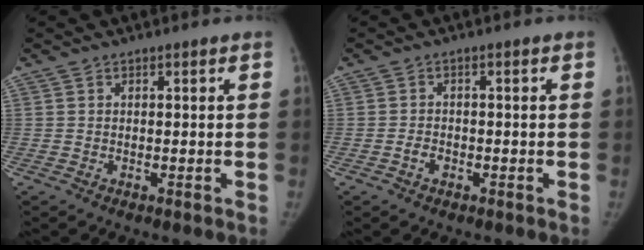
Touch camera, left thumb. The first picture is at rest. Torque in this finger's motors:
{"motor_torque": [-0.08, -0.12, 0.15, 0.36, -0.02]}